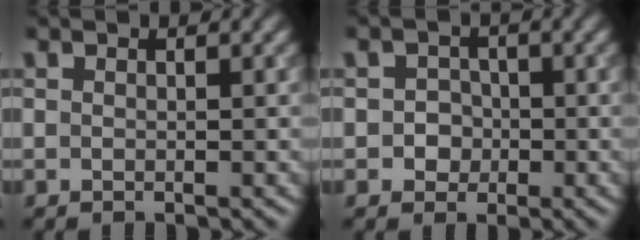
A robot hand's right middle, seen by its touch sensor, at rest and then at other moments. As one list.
[{"total": 1.9, "force": [-0.3, 1.8, 0.5], "torque": [0.016, -0.001, -0.014]}]